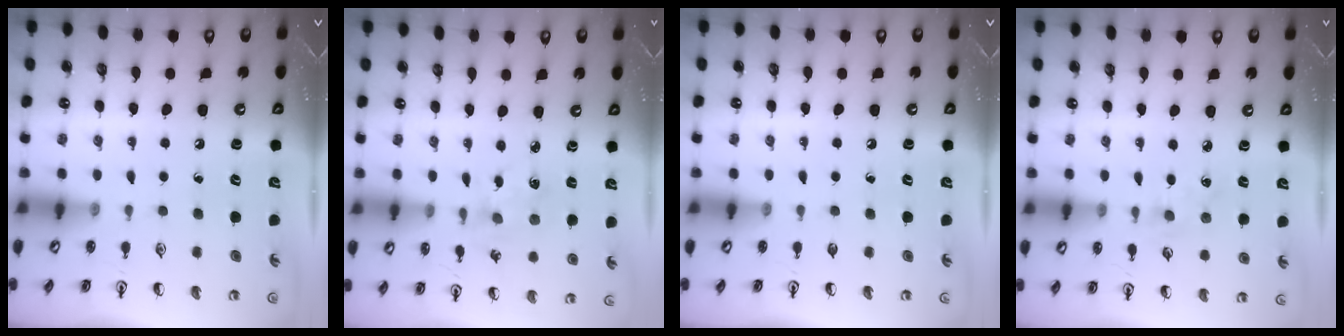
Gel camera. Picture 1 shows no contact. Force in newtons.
{"total": 2.1, "press": 2.1, "slide": 0.4}
{"total": 0.0}
{"total": 1.9, "press": 1.9, "slide": 0.3}